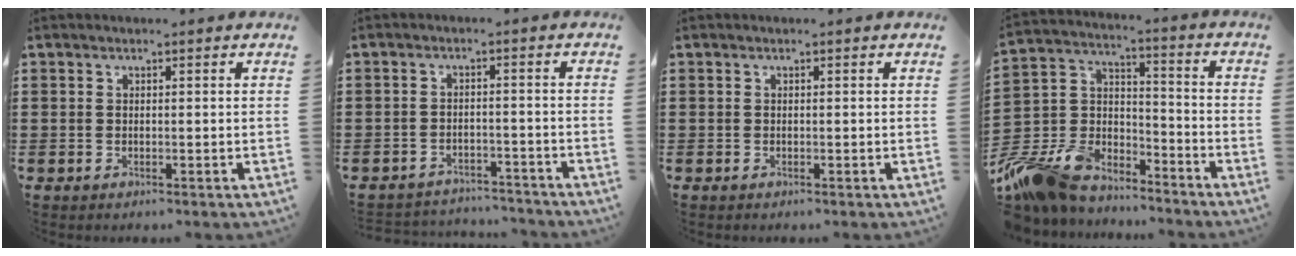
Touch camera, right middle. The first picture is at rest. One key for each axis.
{"total": 3.2, "fx": -3.1, "fy": 0.5, "fz": -0.3, "tx": -0.003, "ty": 0.001, "tz": -0.069}
{"total": 0.0}
{"total": 10.4, "fx": -9.0, "fy": 4.9, "fz": 1.8, "tx": -0.071, "ty": 0.013, "tz": -0.177}